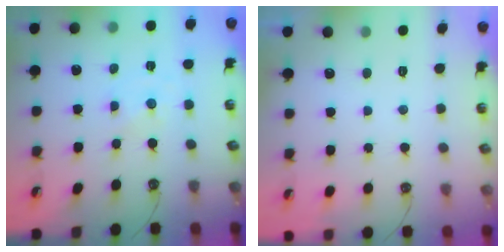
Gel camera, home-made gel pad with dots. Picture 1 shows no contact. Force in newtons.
{"total": 0.0}